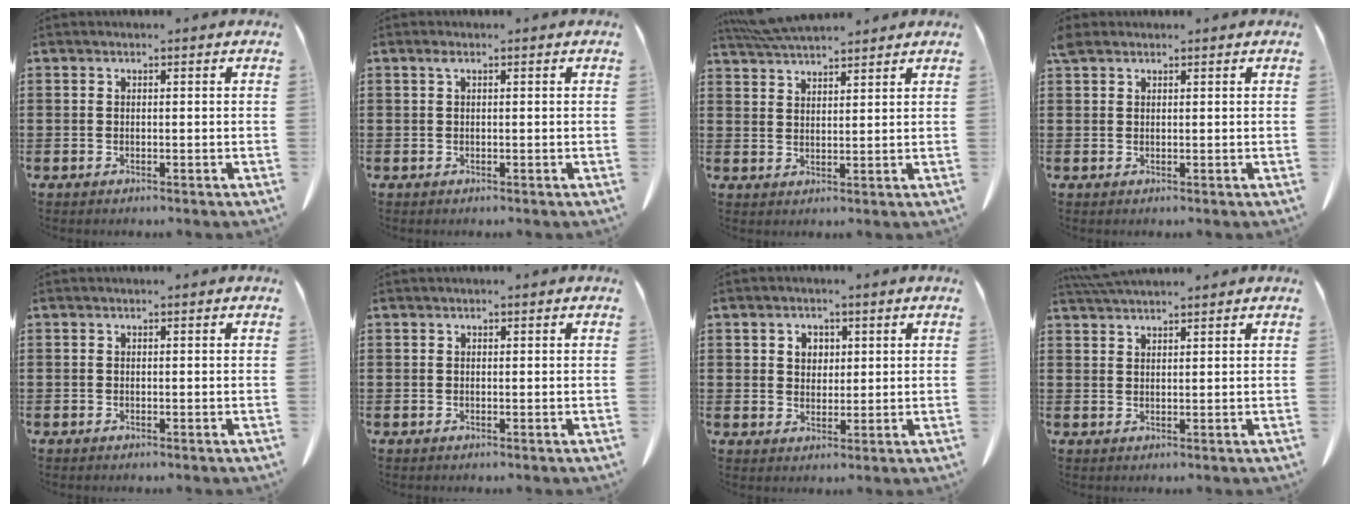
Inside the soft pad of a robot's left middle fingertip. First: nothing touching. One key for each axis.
{"total": 0.9, "fx": 0.4, "fy": 0.3, "fz": 0.8, "tx": -0.017, "ty": 0.003, "tz": 0.006}
{"total": 5.3, "fx": 4.9, "fy": 0.8, "fz": 1.8, "tx": -0.050, "ty": -0.009, "tz": 0.093}
{"total": 1.5, "fx": 1.3, "fy": 0.6, "fz": 0.5, "tx": -0.014, "ty": 0.000, "tz": 0.026}
{"total": 0.0}
{"total": 0.0}
{"total": 2.7, "fx": 1.3, "fy": 2.2, "fz": 0.7, "tx": -0.016, "ty": 0.006, "tz": 0.021}
{"total": 3.0, "fx": 2.9, "fy": 0.2, "fz": 0.8, "tx": -0.024, "ty": -0.003, "tz": 0.055}